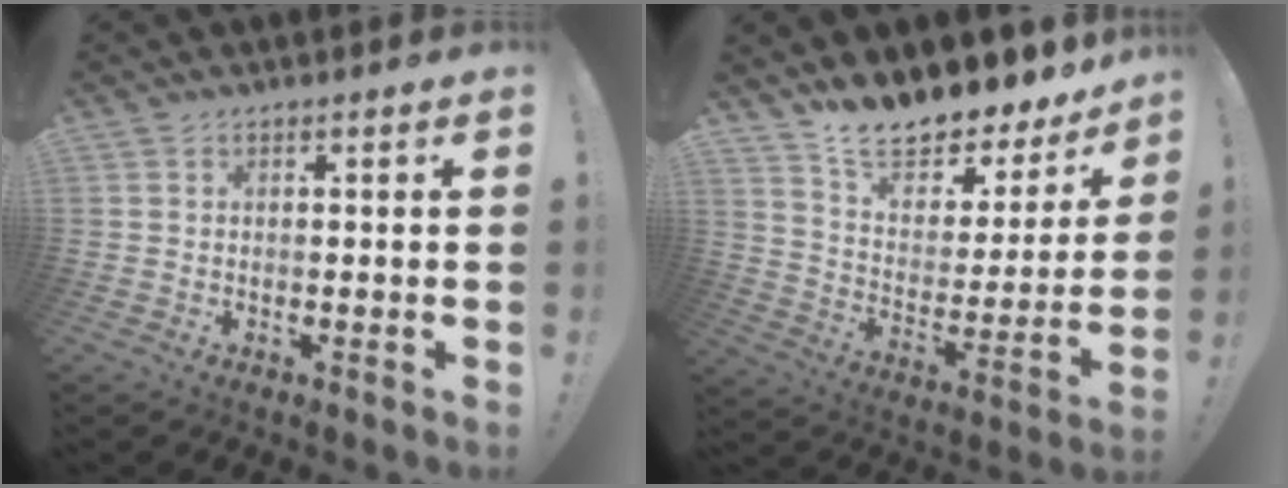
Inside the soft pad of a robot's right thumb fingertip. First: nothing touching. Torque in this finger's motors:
{"motor_torque": [0.07, 0.34, 0.29, 0.28, 0.01]}